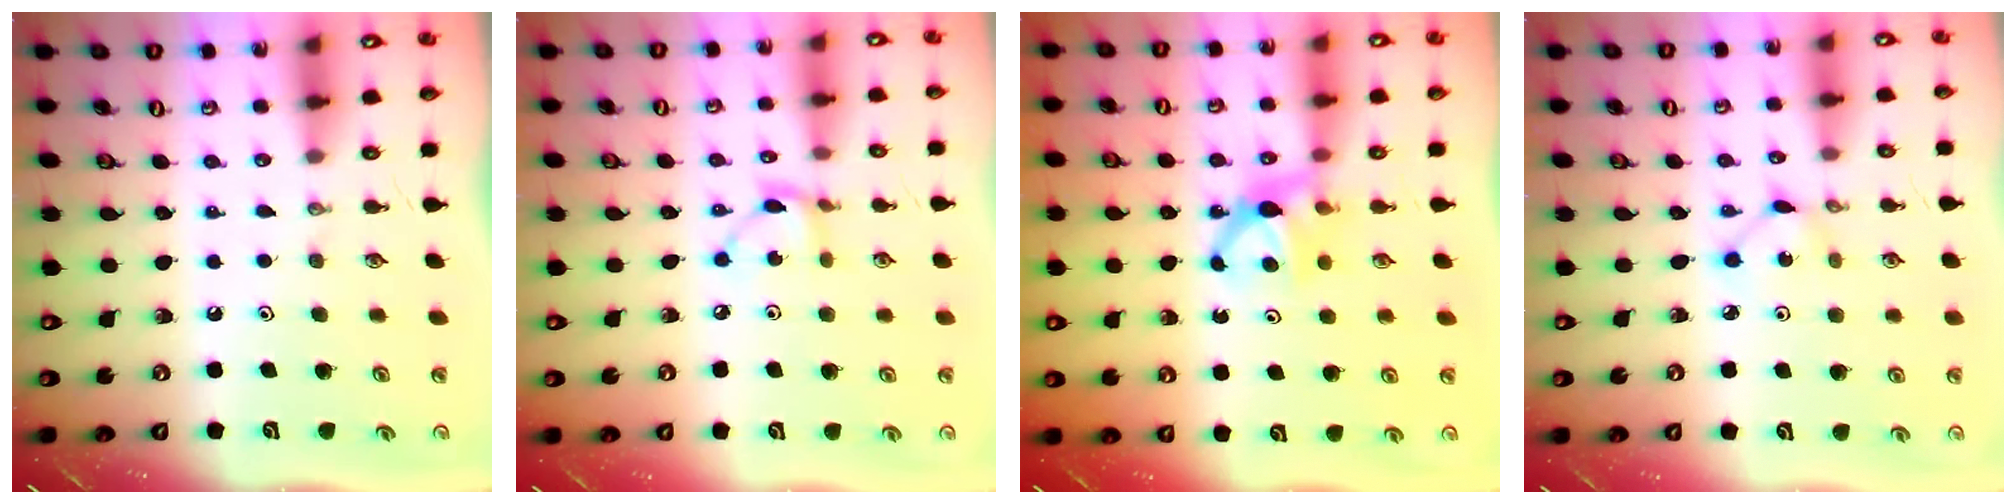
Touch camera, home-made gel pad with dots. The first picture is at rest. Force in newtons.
{"total": 3.7, "press": 3.7, "slide": 0.2}
{"total": 6.4, "press": 6.3, "slide": 0.4}
{"total": 2.5, "press": 2.5, "slide": 0.2}